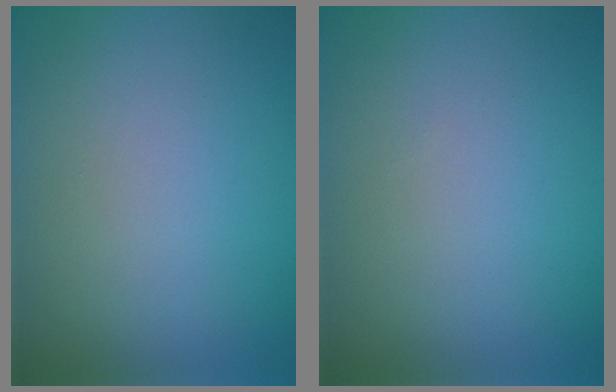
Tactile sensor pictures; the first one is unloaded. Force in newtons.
{"total": 0.0}